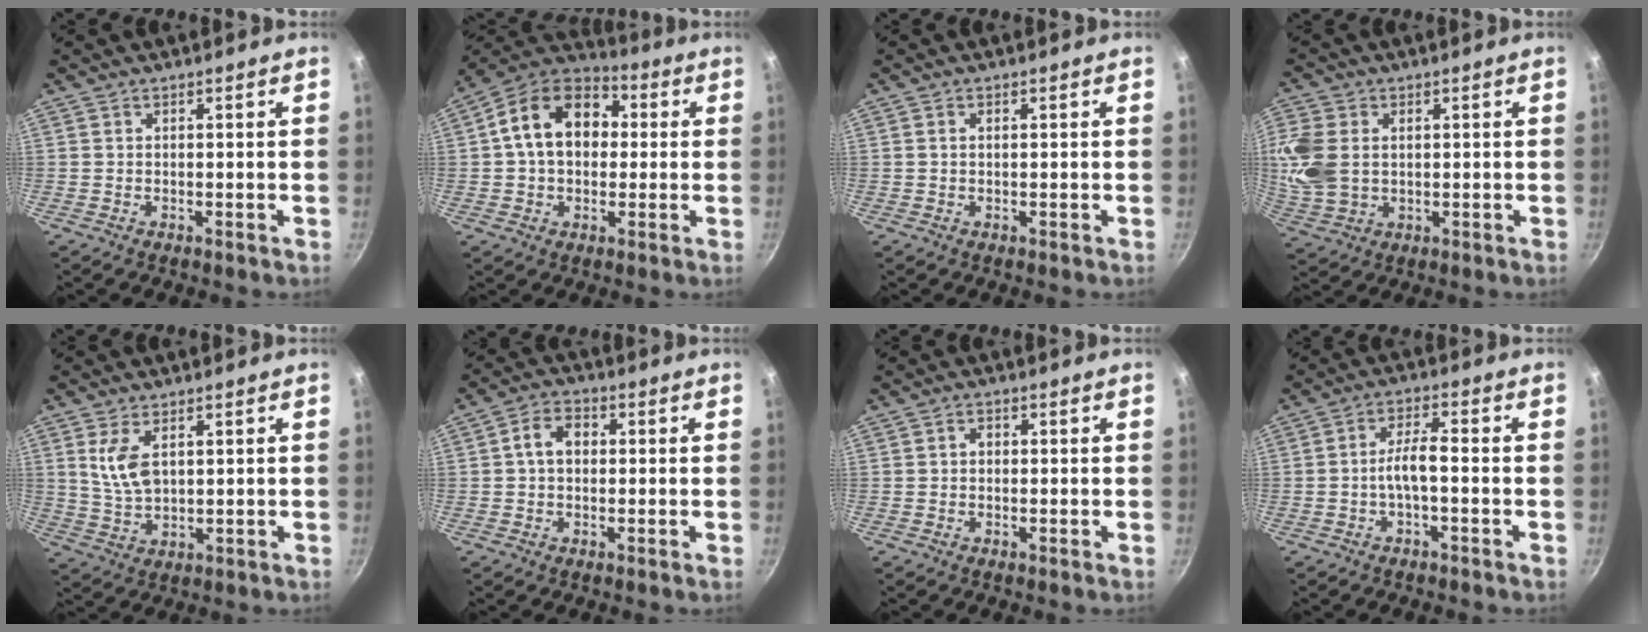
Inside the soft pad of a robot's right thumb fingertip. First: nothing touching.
{"total": 15.4, "force": [2.0, 11.2, 10.5], "torque": [-0.141, 0.032, 0.012]}
{"total": 0.8, "force": [0.2, 0.4, 0.7], "torque": [-0.011, 0.003, 0.002]}
{"total": 10.7, "force": [1.5, 7.8, 7.1], "torque": [-0.149, -0.008, 0.033]}
{"total": 6.8, "force": [2.2, 3.7, 5.3], "torque": [-0.095, -0.019, 0.050]}
{"total": 5.4, "force": [0.4, 4.0, 3.6], "torque": [-0.046, 0.014, -0.004]}
{"total": 1.5, "force": [-0.1, 1.2, 0.8], "torque": [-0.011, 0.005, -0.003]}
{"total": 4.9, "force": [-1.5, 1.4, 4.4], "torque": [-0.088, 0.027, -0.033]}